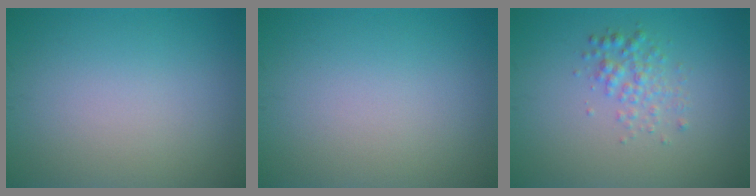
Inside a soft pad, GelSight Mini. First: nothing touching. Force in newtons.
{"total": 0.0}
{"total": 2.1, "press": 2.1, "slide": 0.0}